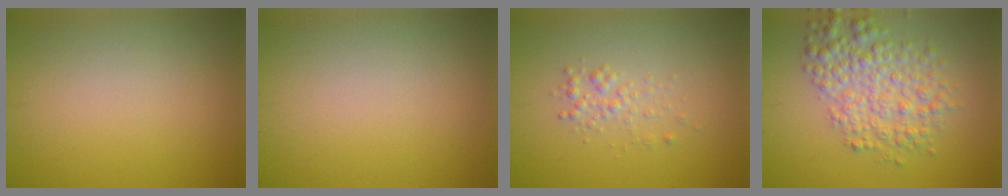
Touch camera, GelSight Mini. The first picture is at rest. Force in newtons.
{"total": 0.0}
{"total": 1.4, "press": 1.4, "slide": 0.1}
{"total": 5.2, "press": 5.2, "slide": 0.1}